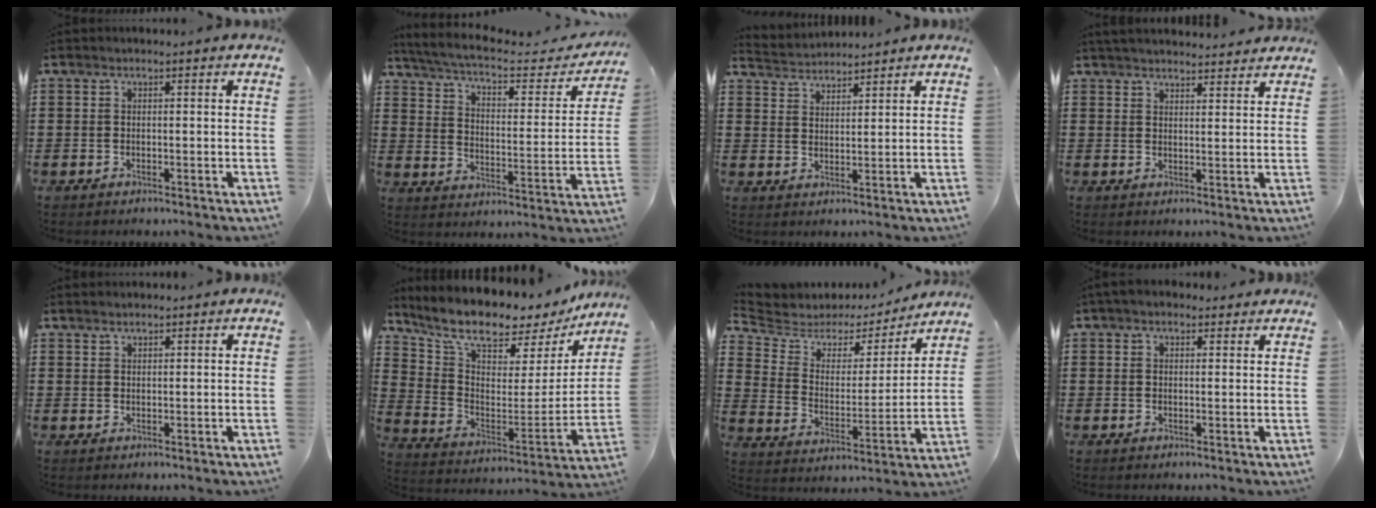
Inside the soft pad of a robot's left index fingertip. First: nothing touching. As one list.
[{"total": 5.5, "force": [4.7, 0.6, 2.6], "torque": [-0.077, -0.032, 0.076]}, {"total": 3.0, "force": [2.9, 0.5, -0.5], "torque": [-0.002, -0.008, 0.054]}, {"total": 3.2, "force": [3.2, 0.3, 0.5], "torque": [-0.019, -0.006, 0.059]}, {"total": 1.2, "force": [1.2, 0.3, 0.1], "torque": [-0.003, 0.001, 0.024]}, {"total": 8.6, "force": [7.6, 1.8, 3.6], "torque": [-0.094, -0.071, 0.125]}, {"total": 4.8, "force": [4.0, 2.7, 0.7], "torque": [-0.050, -0.027, 0.063]}, {"total": 2.7, "force": [2.1, 1.3, 1.0], "torque": [-0.026, 0.006, 0.039]}]